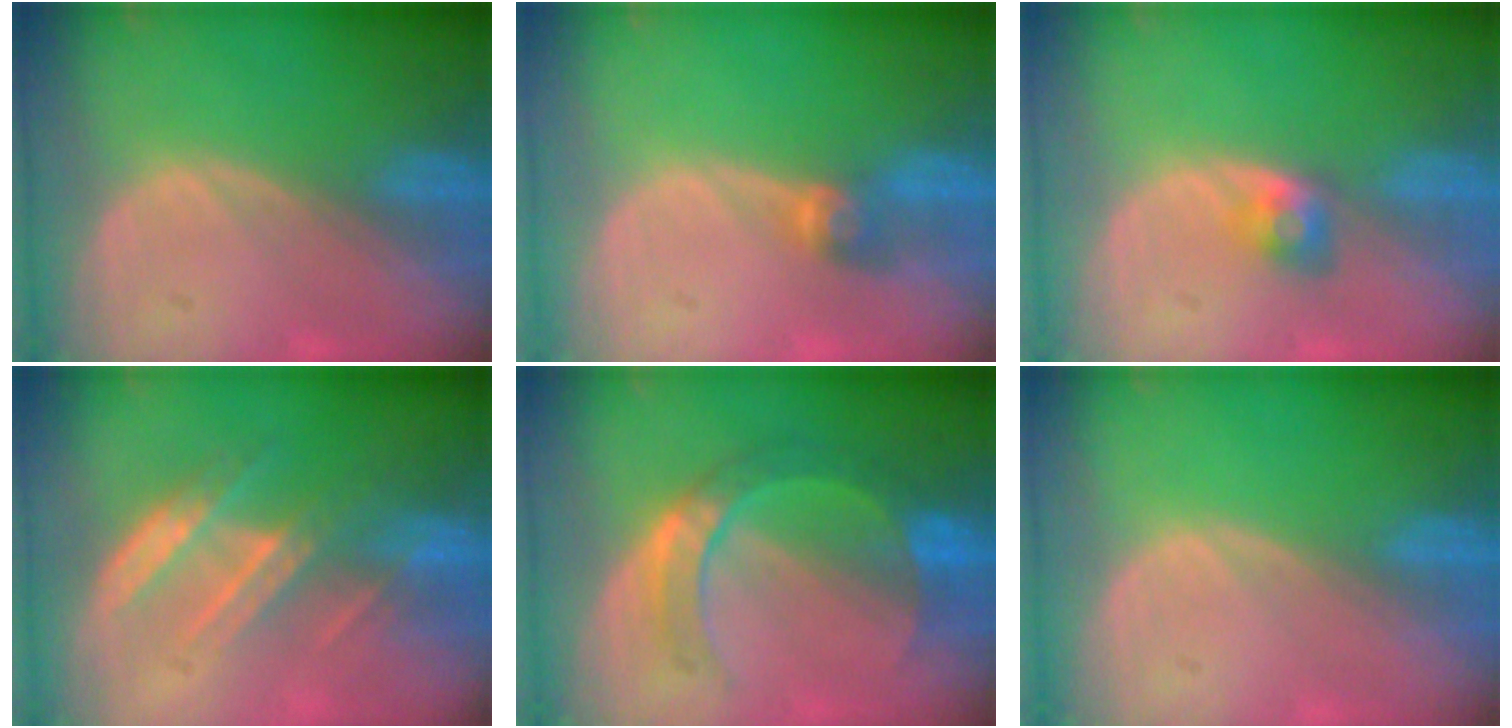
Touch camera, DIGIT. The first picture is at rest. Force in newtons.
{"total": 2.6, "press": 2.5, "slide": 0.6}
{"total": 3.0, "press": 2.7, "slide": 1.3}
{"total": 7.2, "press": 6.5, "slide": 3.0}
{"total": 7.2, "press": 6.9, "slide": 1.9}
{"total": 0.0}